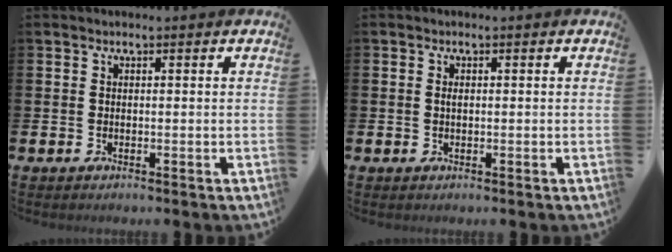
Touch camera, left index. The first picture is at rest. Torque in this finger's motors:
{"motor_torque": [0.38, 0.56, -0.37, -0.06]}